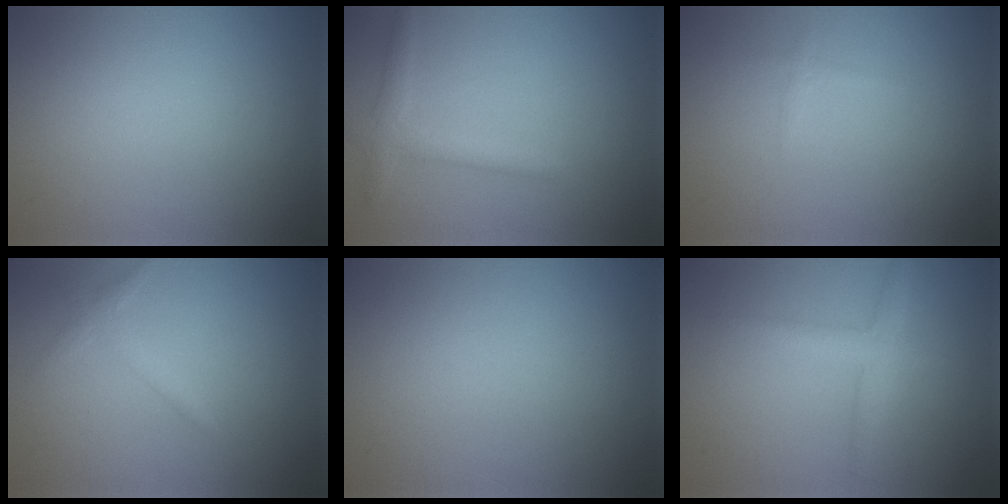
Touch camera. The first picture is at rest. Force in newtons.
{"total": 2.0, "press": 2.0, "slide": 0.1}
{"total": 0.5, "press": 0.5, "slide": 0.0}
{"total": 1.4, "press": 1.4, "slide": 0.1}
{"total": 0.0}
{"total": 2.4, "press": 2.4, "slide": 0.1}